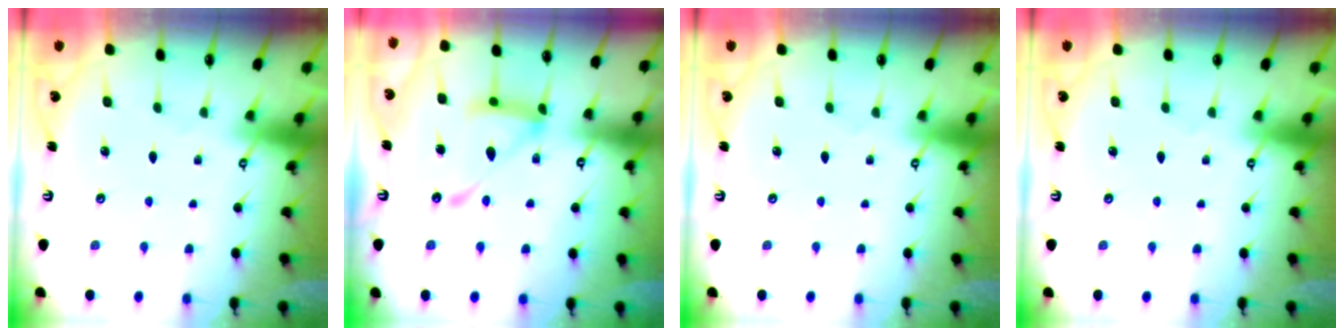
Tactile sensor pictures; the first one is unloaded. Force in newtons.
{"total": 14.9, "press": 14.8, "slide": 1.3}
{"total": 0.0}
{"total": 0.0}